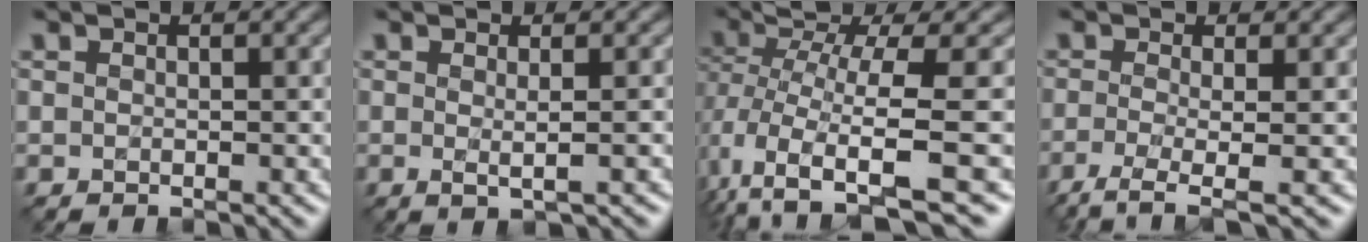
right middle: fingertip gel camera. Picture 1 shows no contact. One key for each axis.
{"total": 1.5, "fx": 0.1, "fy": 0.4, "fz": 1.5, "tx": -0.023, "ty": -0.002, "tz": 0.000}
{"total": 8.0, "fx": -1.9, "fy": 2.7, "fz": 7.2, "tx": -0.139, "ty": -0.023, "tz": -0.021}
{"total": 4.1, "fx": -1.8, "fy": 1.0, "fz": 3.5, "tx": -0.063, "ty": -0.010, "tz": -0.043}